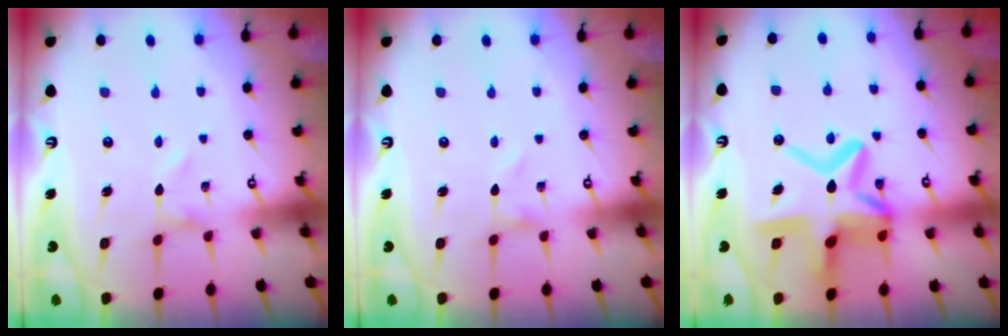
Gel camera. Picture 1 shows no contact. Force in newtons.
{"total": 0.0}
{"total": 18.3, "press": 18.2, "slide": 1.8}